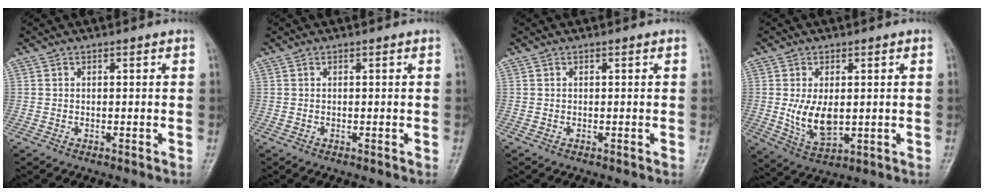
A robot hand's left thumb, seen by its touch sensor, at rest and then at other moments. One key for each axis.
{"total": 0.0}
{"total": 0.0}
{"total": 7.9, "fx": 0.1, "fy": 4.6, "fz": 6.5, "tx": -0.108, "ty": -0.014, "tz": 0.014}